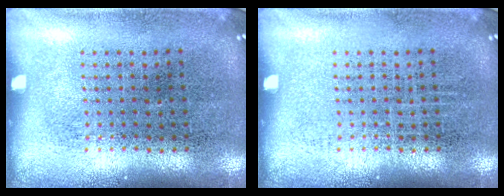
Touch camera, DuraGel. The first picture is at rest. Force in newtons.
{"total": 0.0}